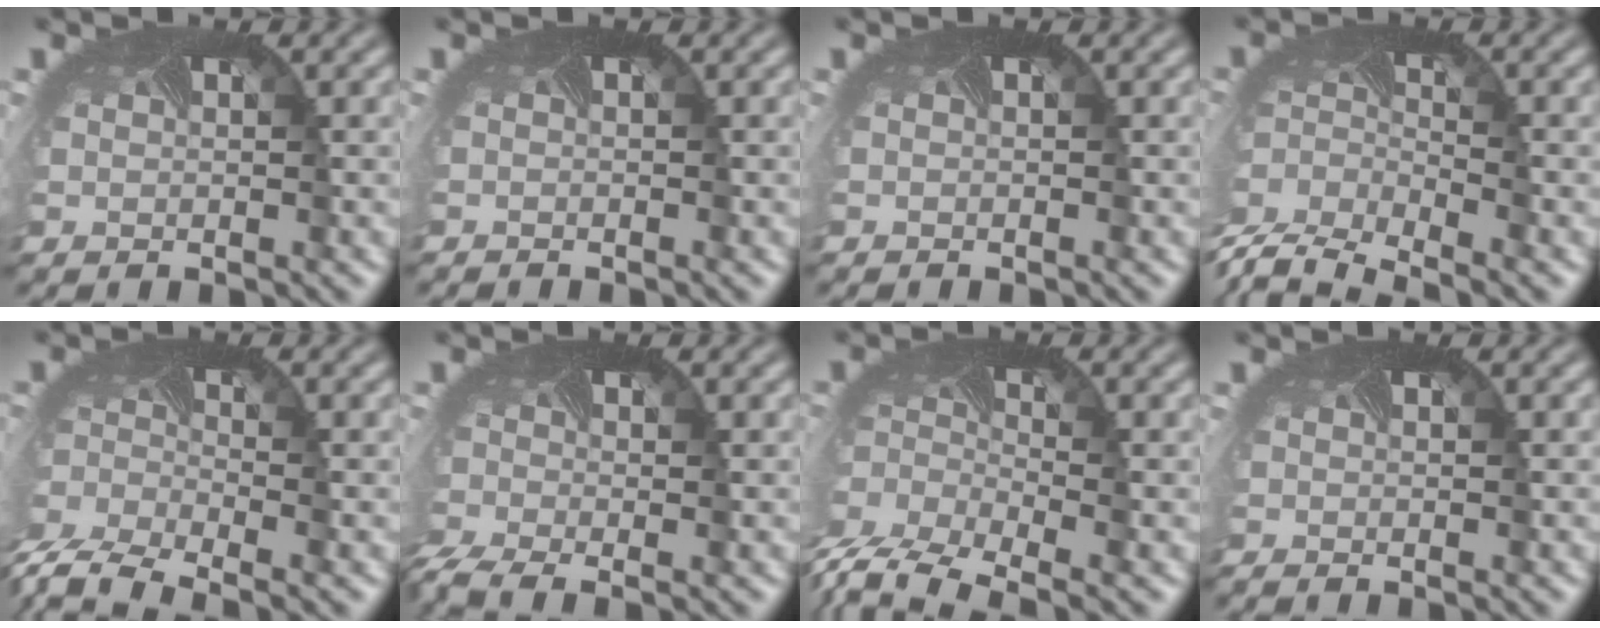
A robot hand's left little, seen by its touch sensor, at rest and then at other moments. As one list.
[{"total": 0.8, "force": [-0.6, -0.4, -0.2], "torque": [0.001, -0.005, -0.012]}, {"total": 0.5, "force": [-0.3, -0.3, -0.2], "torque": [0.004, 0.000, -0.008]}, {"total": 7.7, "force": [-6.8, 2.2, 2.9], "torque": [-0.077, -0.027, -0.129]}, {"total": 6.9, "force": [-5.9, 2.4, 2.7], "torque": [-0.079, -0.041, -0.101]}, {"total": 4.6, "force": [-3.3, 1.7, 2.7], "torque": [-0.071, -0.029, -0.060]}, {"total": 6.8, "force": [-5.8, 2.3, 2.7], "torque": [-0.077, -0.027, -0.109]}, {"total": 1.0, "force": [-0.7, 0.1, 0.8], "torque": [-0.014, -0.009, -0.009]}]